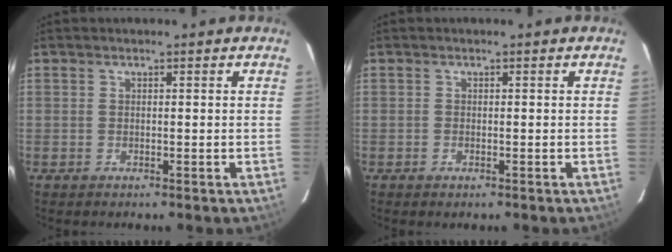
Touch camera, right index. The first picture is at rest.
{"total": 0.6, "force": [-0.4, 0.4, 0.3], "torque": [-0.005, -0.001, -0.008]}